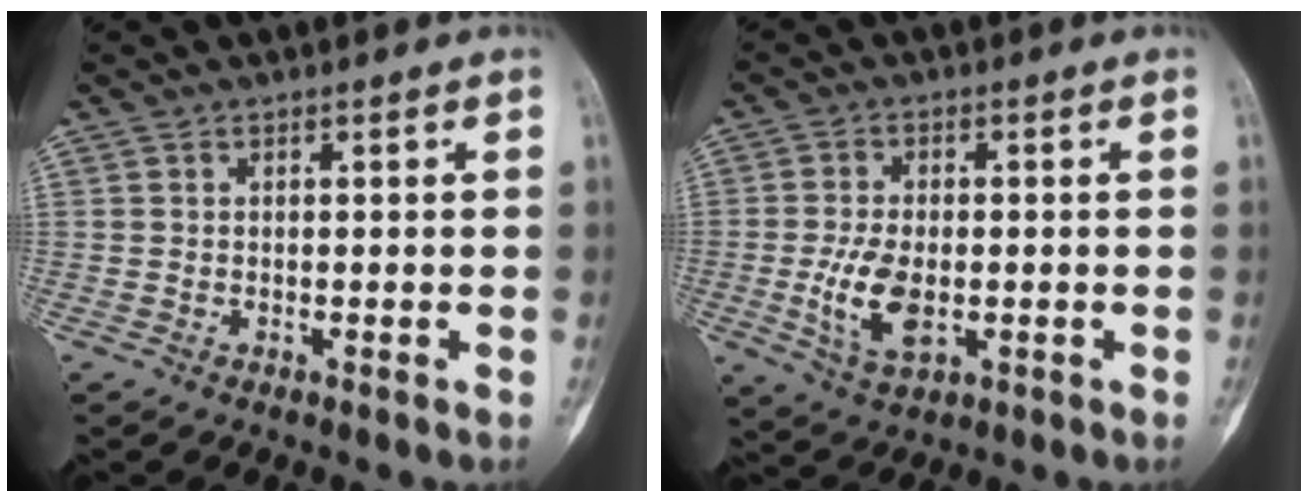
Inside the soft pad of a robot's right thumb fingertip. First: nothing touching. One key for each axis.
{"total": 8.4, "fx": -1.5, "fy": 4.7, "fz": 6.8, "tx": -0.129, "ty": -0.006, "tz": -0.021}